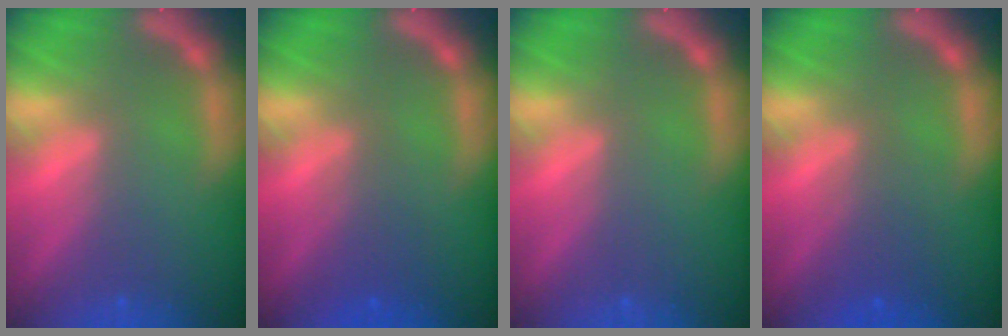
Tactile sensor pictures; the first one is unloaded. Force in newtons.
{"total": 2.5}
{"total": 0.0}
{"total": 2.5}